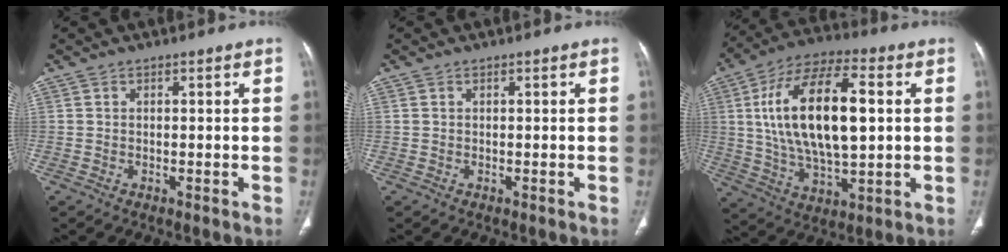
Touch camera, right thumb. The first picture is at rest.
{"total": 0.0}
{"total": 21.4, "force": [3.1, 9.5, 18.9], "torque": [-0.338, 0.006, 0.052]}